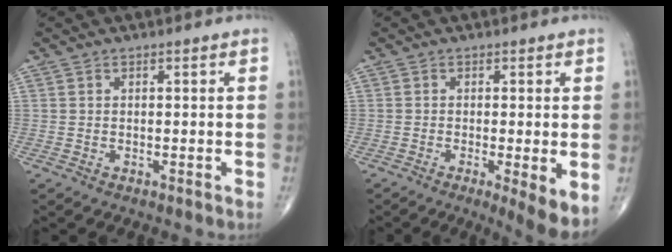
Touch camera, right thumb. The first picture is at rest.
{"total": 6.0, "force": [-1.5, 0.9, 5.7], "torque": [-0.093, -0.020, -0.027]}